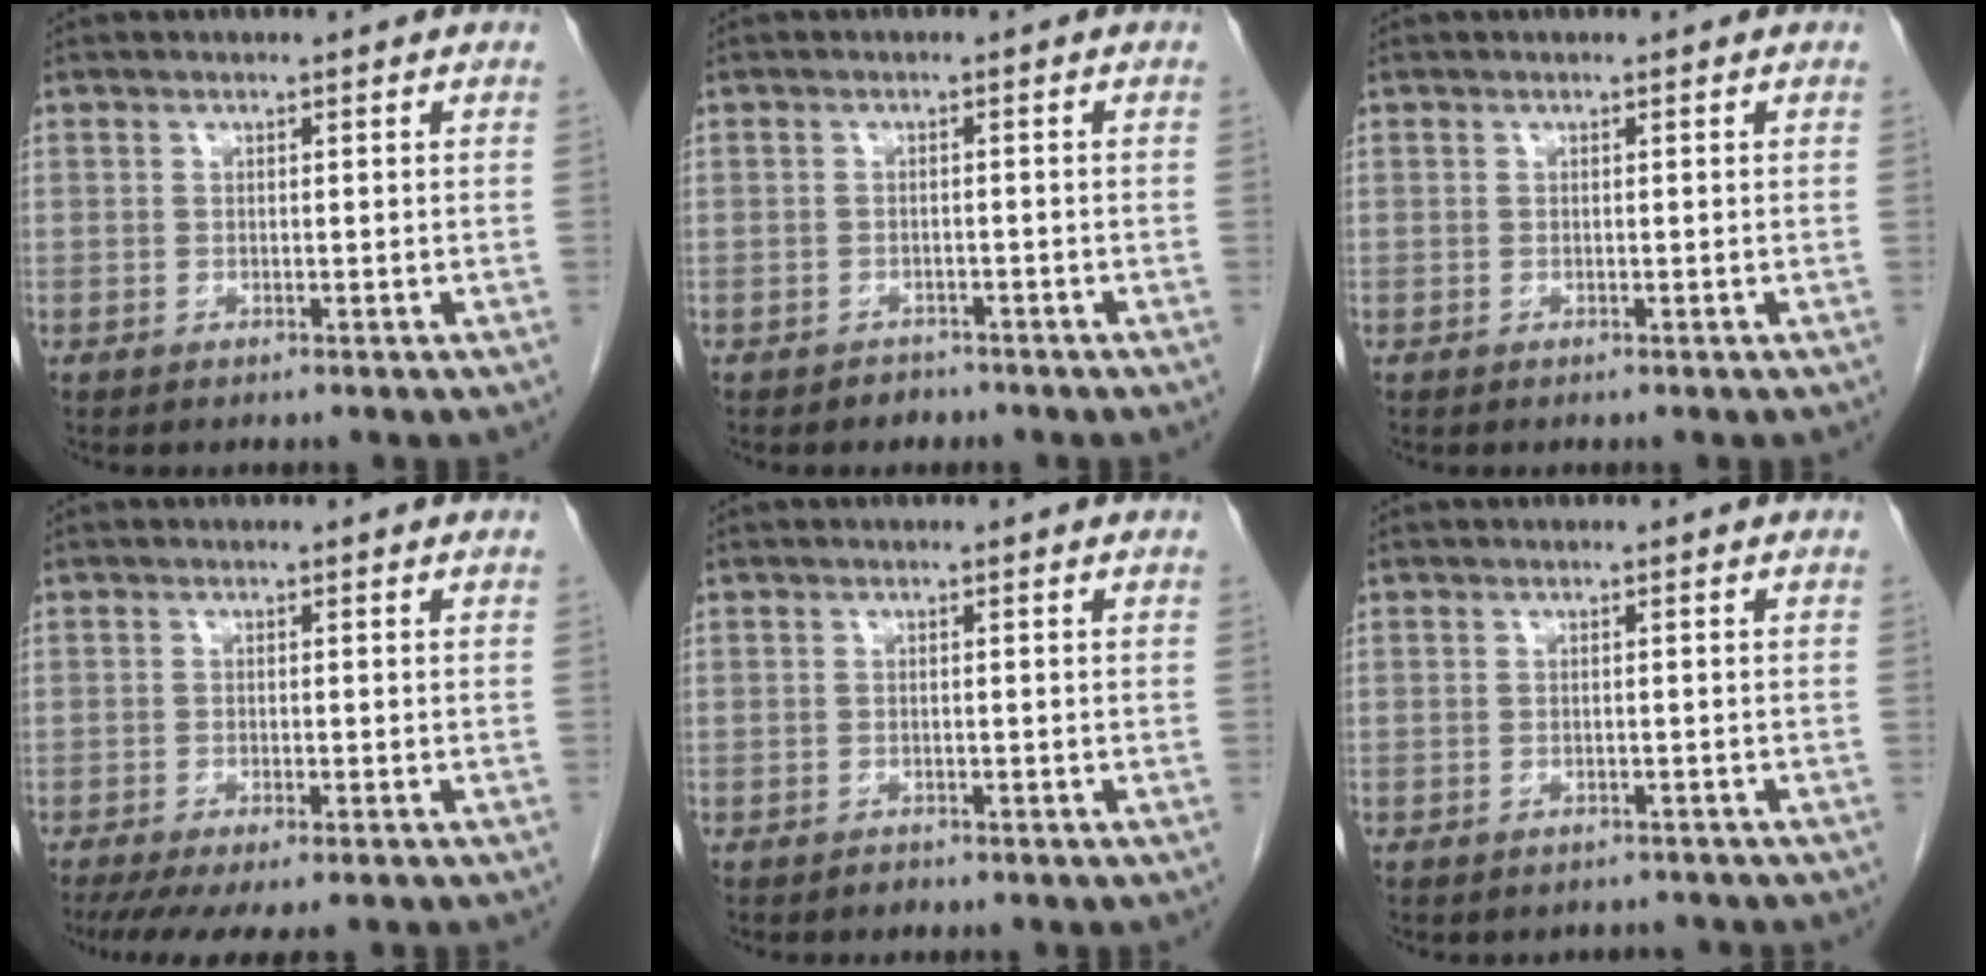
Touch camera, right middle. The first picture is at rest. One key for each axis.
{"total": 1.7, "fx": -1.3, "fy": 1.0, "fz": -0.2, "tx": -0.008, "ty": 0.003, "tz": -0.022}
{"total": 0.0}
{"total": 9.0, "fx": -7.2, "fy": 1.5, "fz": 5.2, "tx": -0.074, "ty": -0.012, "tz": -0.108}
{"total": 0.7, "fx": -0.6, "fy": 0.3, "fz": -0.1, "tx": -0.005, "ty": -0.001, "tz": -0.012}
{"total": 2.6, "fx": -2.4, "fy": 1.1, "fz": 0.0, "tx": -0.001, "ty": 0.001, "tz": -0.031}